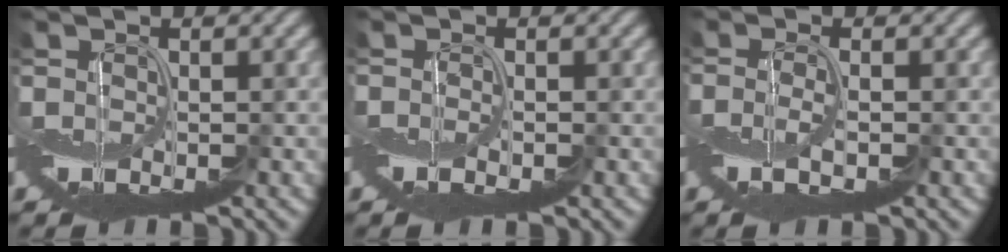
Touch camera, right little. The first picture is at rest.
{"total": 0.9, "force": [-0.6, 0.0, 0.6], "torque": [-0.016, 0.000, -0.015]}
{"total": 1.5, "force": [-0.6, 0.2, 1.4], "torque": [-0.038, -0.001, -0.014]}